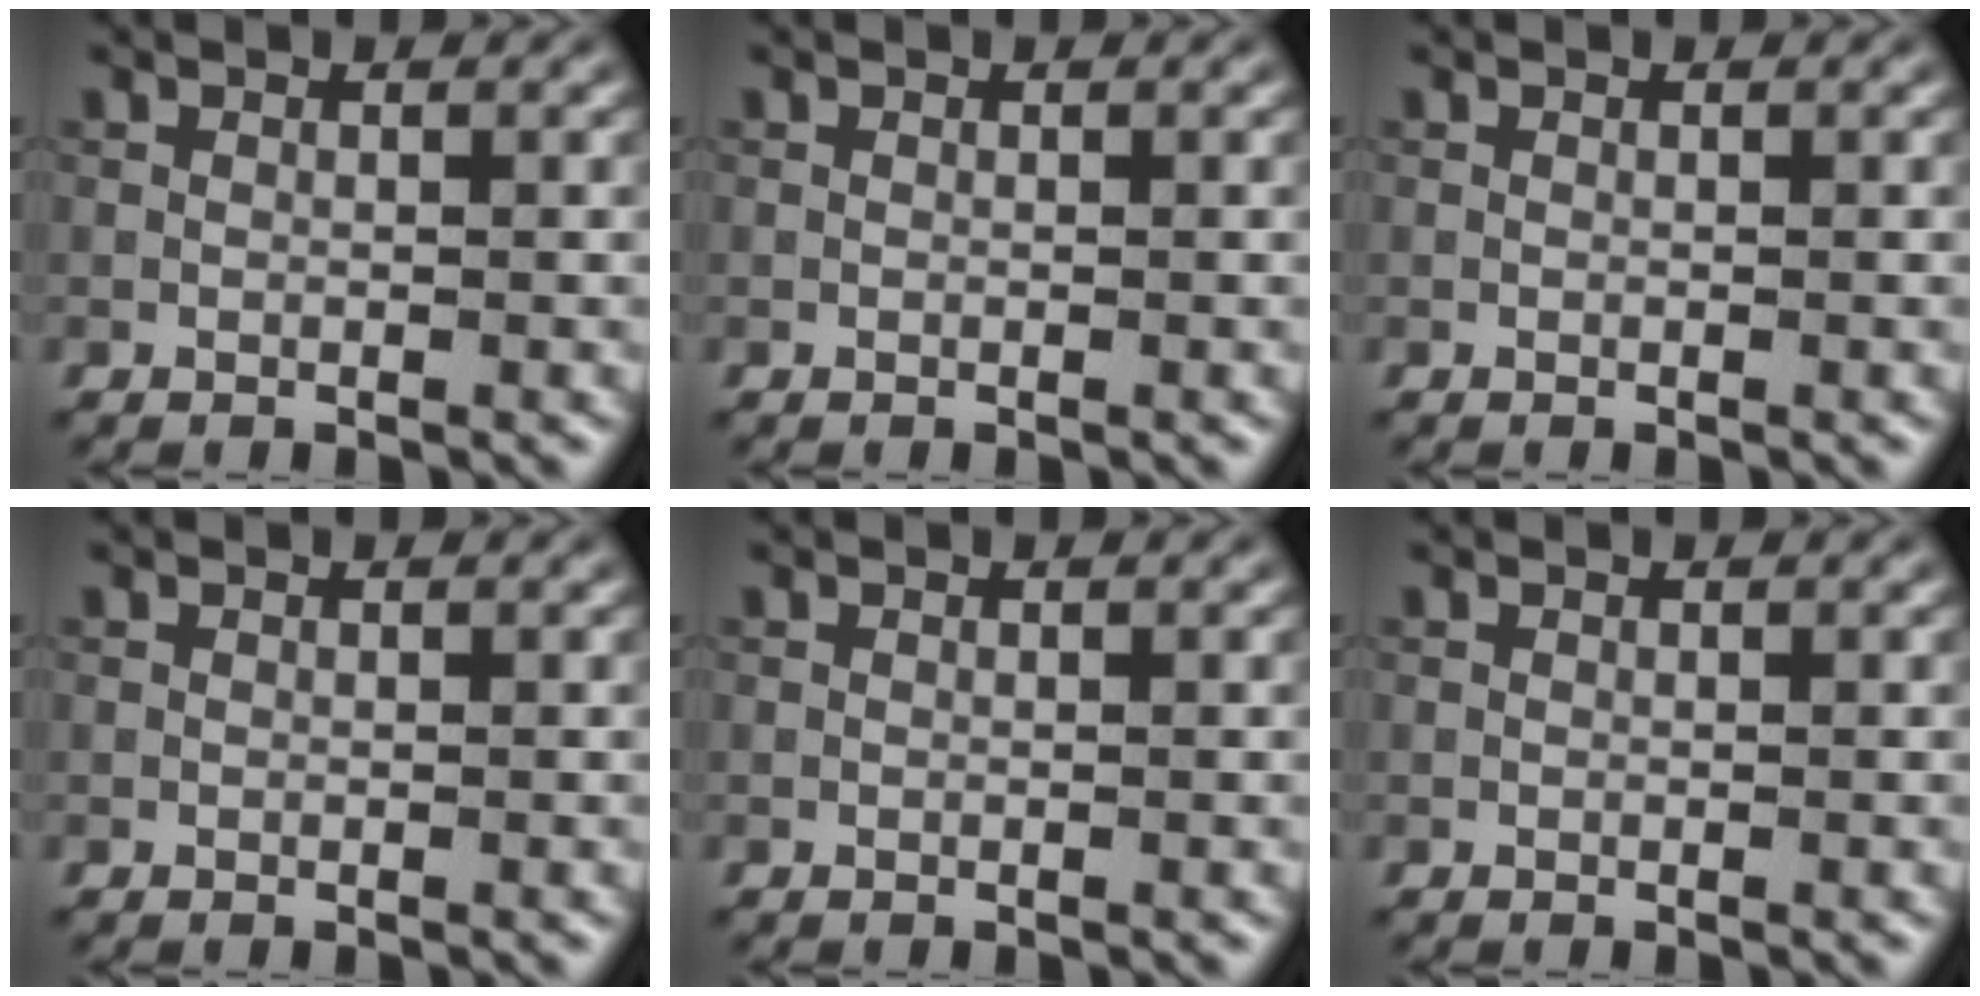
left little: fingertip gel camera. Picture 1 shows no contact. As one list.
[{"total": 0.0}, {"total": 0.0}, {"total": 0.0}, {"total": 0.0}, {"total": 0.0}]